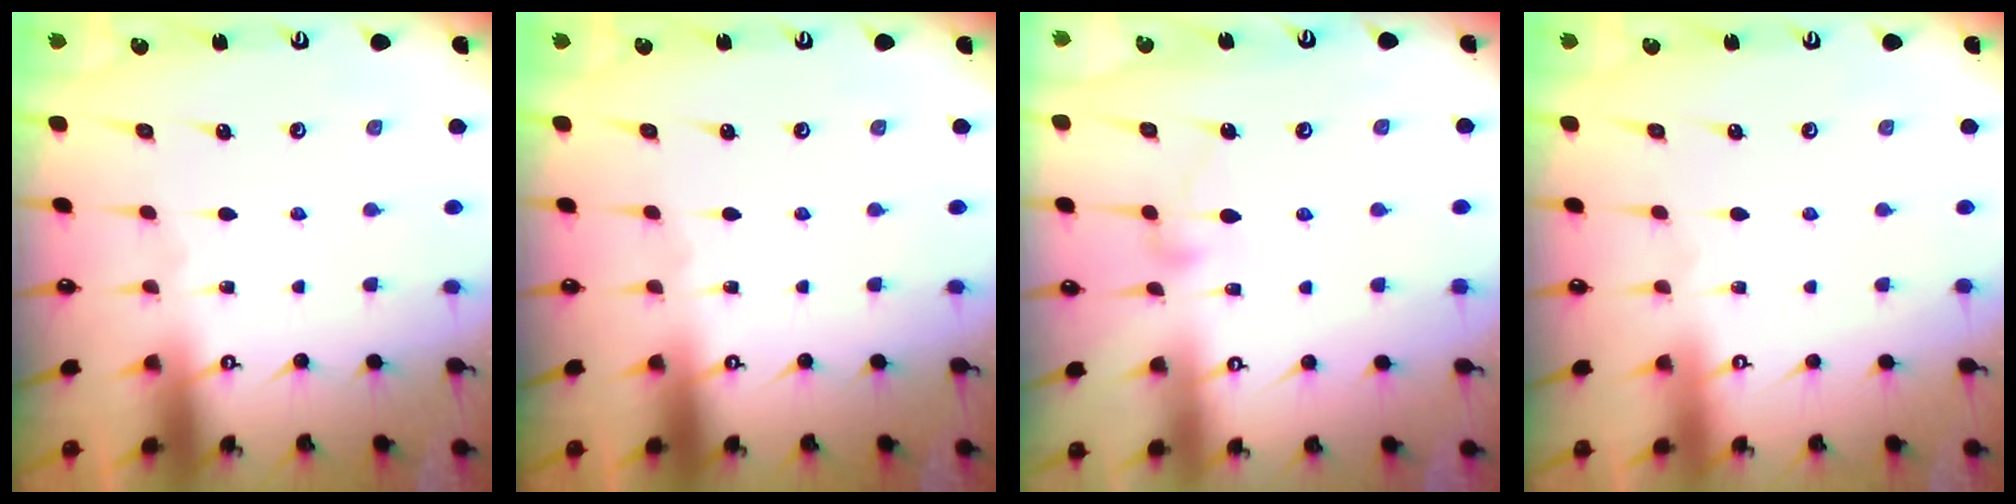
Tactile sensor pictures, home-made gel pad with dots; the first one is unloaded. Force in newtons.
{"total": 0.0}
{"total": 9.1, "press": 9.1, "slide": 0.5}
{"total": 3.9, "press": 3.9, "slide": 0.1}